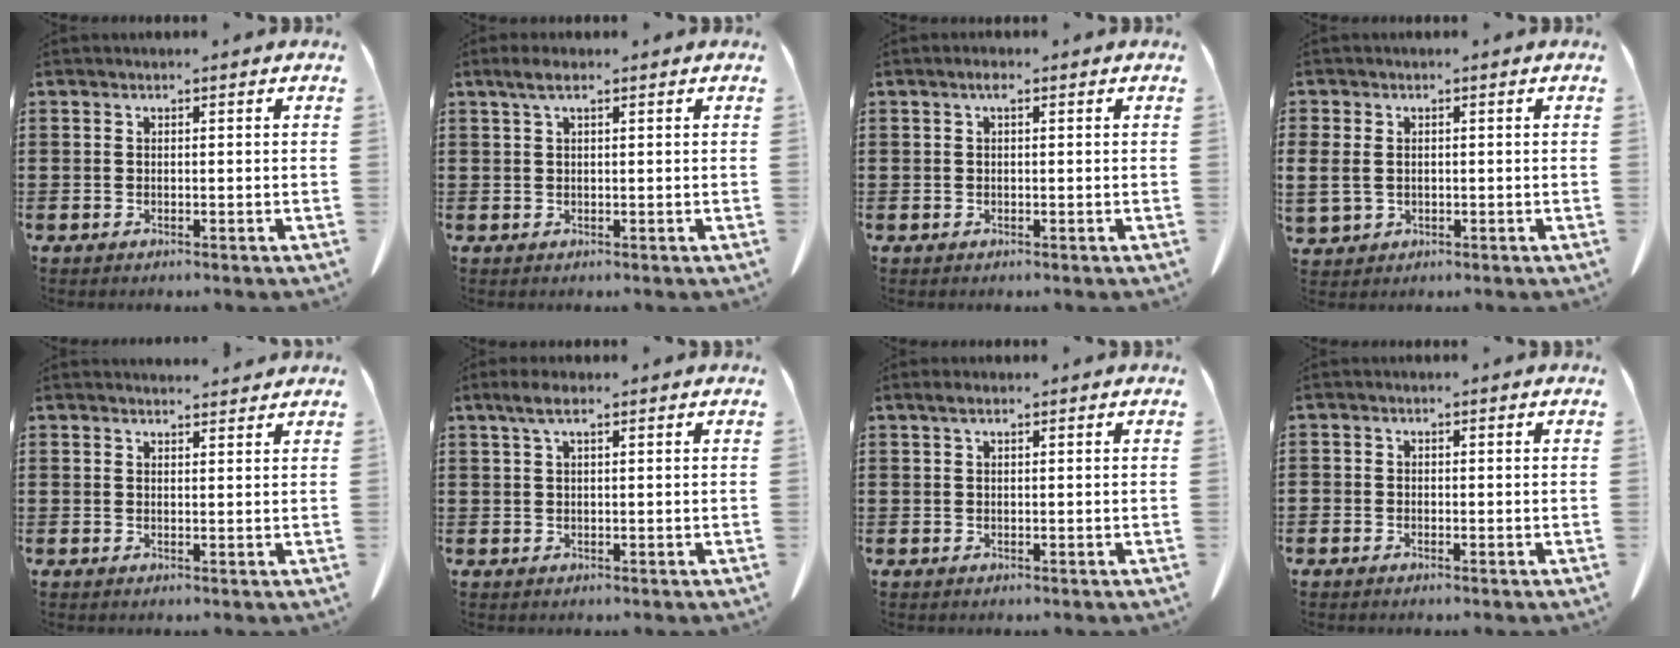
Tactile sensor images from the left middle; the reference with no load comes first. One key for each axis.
{"total": 1.9, "fx": 0.9, "fy": 0.5, "fz": 1.6, "tx": -0.034, "ty": 0.004, "tz": 0.016}
{"total": 1.2, "fx": 0.3, "fy": 0.5, "fz": 1.0, "tx": -0.023, "ty": 0.007, "tz": 0.004}
{"total": 3.2, "fx": 0.1, "fy": 2.4, "fz": 2.0, "tx": -0.065, "ty": -0.002, "tz": -0.006}
{"total": 1.9, "fx": 1.9, "fy": 0.3, "fz": 0.3, "tx": -0.010, "ty": 0.000, "tz": 0.036}
{"total": 2.7, "fx": 1.3, "fy": 0.7, "fz": 2.3, "tx": -0.048, "ty": 0.005, "tz": 0.022}
{"total": 1.1, "fx": 0.5, "fy": 0.3, "fz": 1.0, "tx": -0.019, "ty": 0.004, "tz": 0.009}
{"total": 0.7, "fx": -0.6, "fy": 0.5, "fz": 0.2, "tx": -0.004, "ty": 0.001, "tz": -0.012}